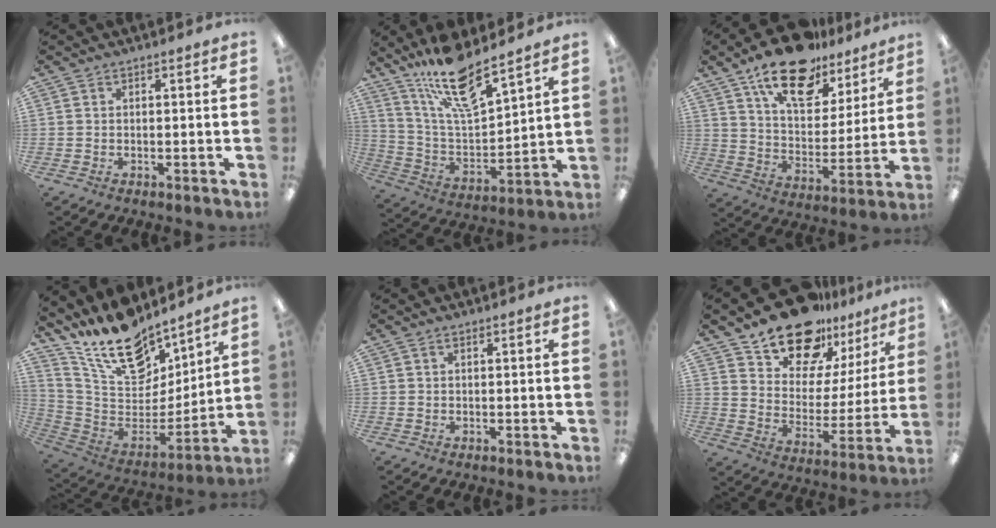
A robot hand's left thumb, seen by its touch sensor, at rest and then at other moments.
{"total": 16.1, "force": [12.7, 4.1, 9.1], "torque": [-0.180, -0.071, 0.219]}
{"total": 18.1, "force": [12.9, 8.7, 9.3], "torque": [-0.152, -0.075, 0.223]}
{"total": 19.4, "force": [15.5, 8.6, 7.8], "torque": [-0.162, -0.107, 0.280]}
{"total": 0.7, "force": [0.3, 0.3, 0.6], "torque": [-0.012, 0.001, 0.005]}
{"total": 18.3, "force": [15.3, 8.4, 5.6], "torque": [-0.108, -0.117, 0.277]}